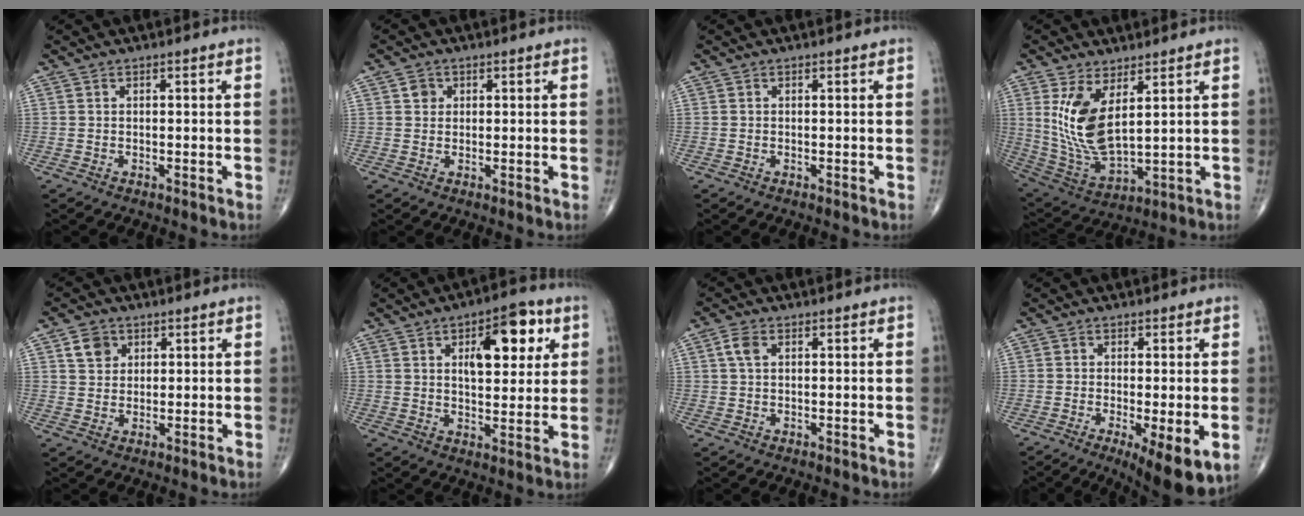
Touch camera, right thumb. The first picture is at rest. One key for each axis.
{"total": 1.6, "fx": 0.6, "fy": 1.4, "fz": 0.5, "tx": 0.000, "ty": -0.001, "tz": 0.005}
{"total": 0.0}
{"total": 13.1, "fx": 4.1, "fy": 6.1, "fz": 10.9, "tx": -0.213, "ty": -0.031, "tz": 0.102}
{"total": 4.4, "fx": 2.0, "fy": 3.6, "fz": 1.7, "tx": -0.012, "ty": -0.008, "tz": 0.036}
{"total": 13.3, "fx": 4.8, "fy": 6.3, "fz": 10.6, "tx": -0.115, "ty": -0.010, "tz": 0.070}
{"total": 2.7, "fx": 0.9, "fy": 1.5, "fz": 2.0, "tx": -0.046, "ty": 0.009, "tz": 0.016}
{"total": 10.1, "fx": -3.3, "fy": 2.8, "fz": 9.1, "tx": -0.134, "ty": -0.021, "tz": -0.048}